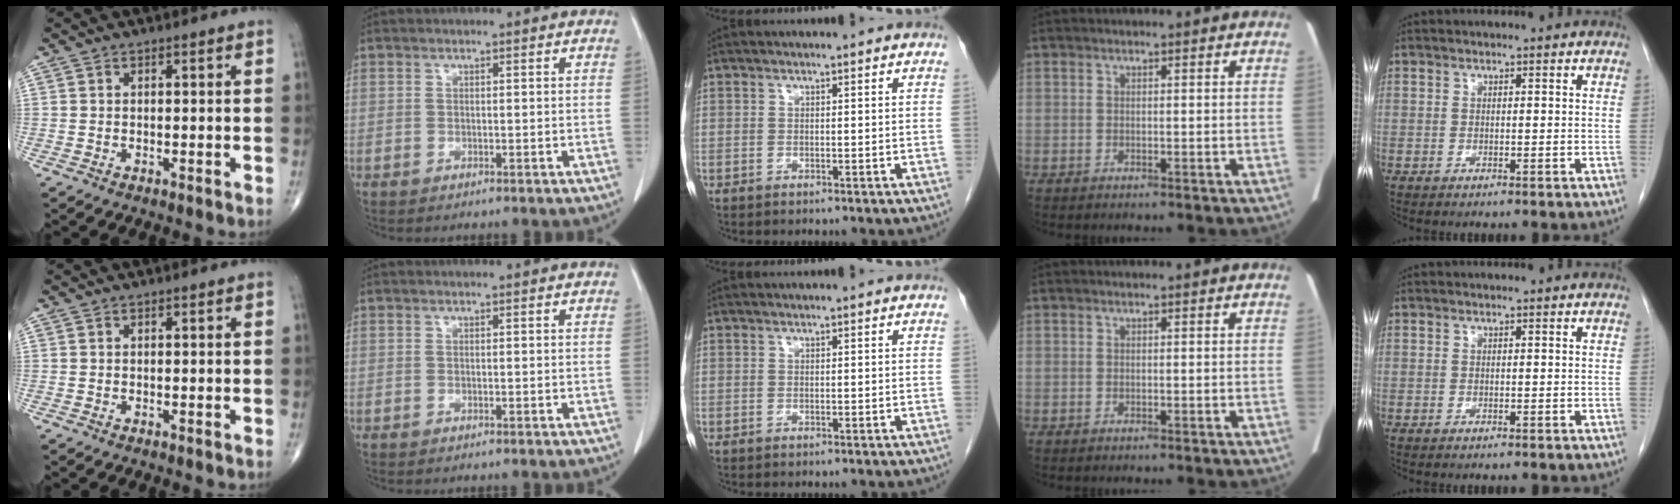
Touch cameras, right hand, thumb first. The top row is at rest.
{}